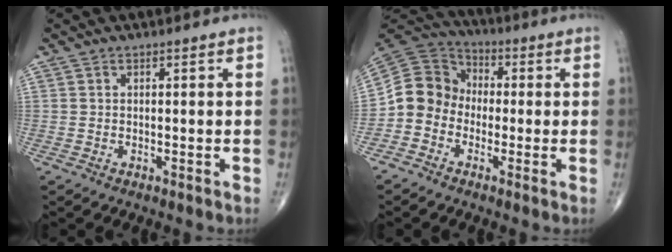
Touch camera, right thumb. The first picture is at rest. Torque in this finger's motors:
{"motor_torque": [0.03, 0.03, 0.04, -0.20, 0.05]}